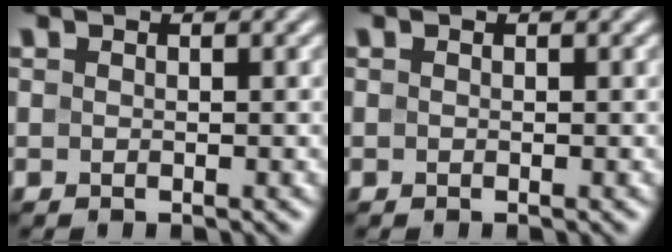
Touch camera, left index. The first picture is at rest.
{"total": 0.0}